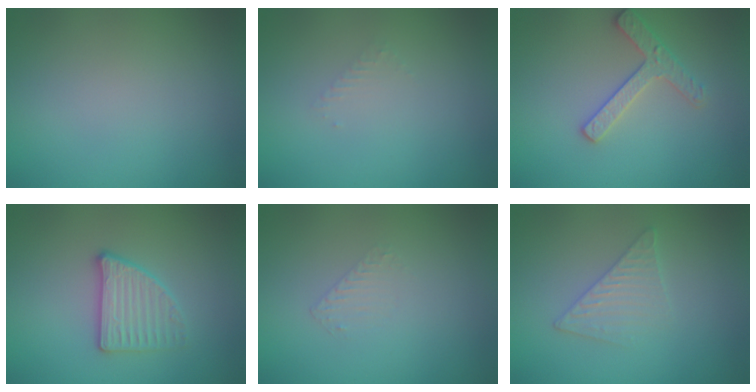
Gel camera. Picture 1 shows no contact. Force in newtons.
{"total": 0.8, "press": 0.8, "slide": 0.3}
{"total": 2.5, "press": 2.5, "slide": 0.3}
{"total": 2.7, "press": 2.6, "slide": 0.8}
{"total": 0.6, "press": 0.4, "slide": 0.5}
{"total": 2.4, "press": 2.3, "slide": 0.2}